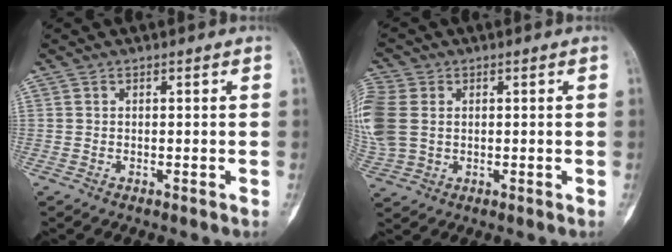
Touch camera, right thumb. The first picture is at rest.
{"total": 11.7, "force": [1.4, 8.9, 7.5], "torque": [-0.209, 0.005, 0.031]}